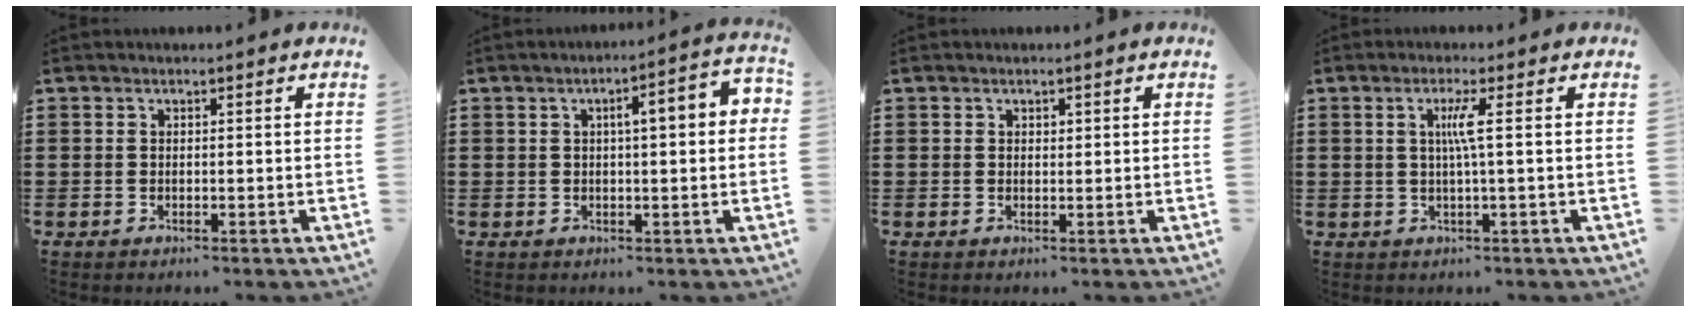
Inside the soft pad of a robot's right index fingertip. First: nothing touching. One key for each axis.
{"total": 4.8, "fx": 0.6, "fy": 0.9, "fz": 4.6, "tx": -0.070, "ty": 0.001, "tz": 0.002}
{"total": 0.6, "fx": 0.3, "fy": 0.4, "fz": 0.2, "tx": -0.005, "ty": 0.003, "tz": 0.006}
{"total": 3.4, "fx": 0.4, "fy": -0.5, "fz": 3.3, "tx": -0.065, "ty": -0.005, "tz": 0.001}